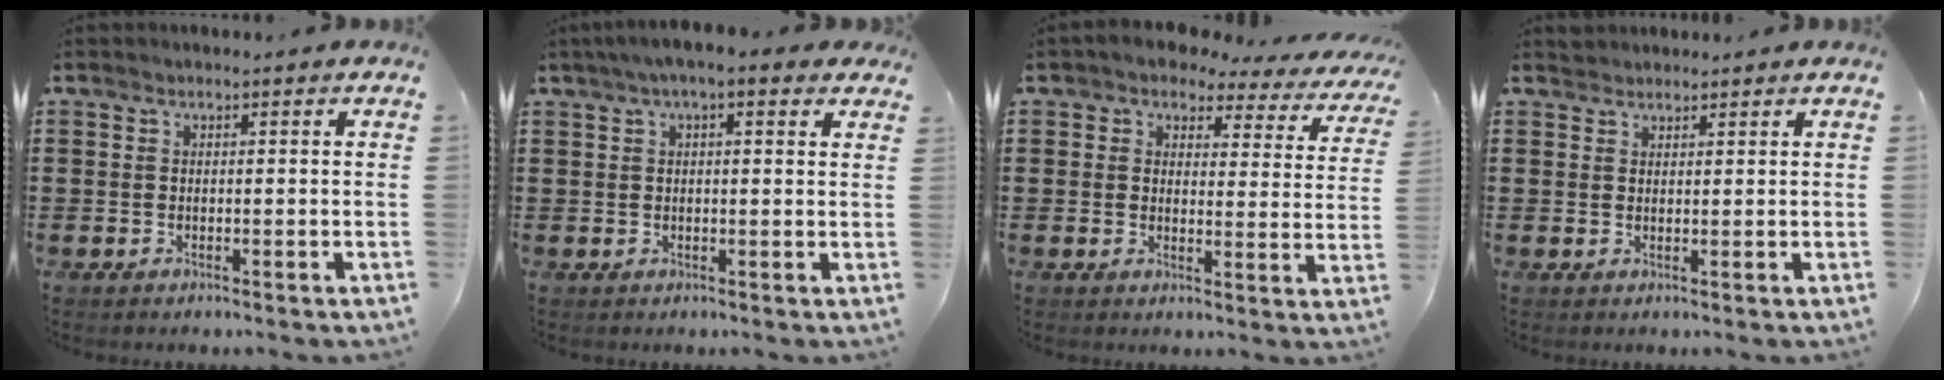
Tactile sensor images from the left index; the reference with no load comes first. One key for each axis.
{"total": 3.6, "fx": 2.2, "fy": 0.6, "fz": 2.8, "tx": -0.058, "ty": 0.008, "tz": 0.037}
{"total": 3.5, "fx": 3.2, "fy": 1.2, "fz": 1.0, "tx": -0.041, "ty": -0.017, "tz": 0.051}
{"total": 1.4, "fx": 1.3, "fy": 0.4, "fz": -0.2, "tx": 0.000, "ty": 0.001, "tz": 0.027}